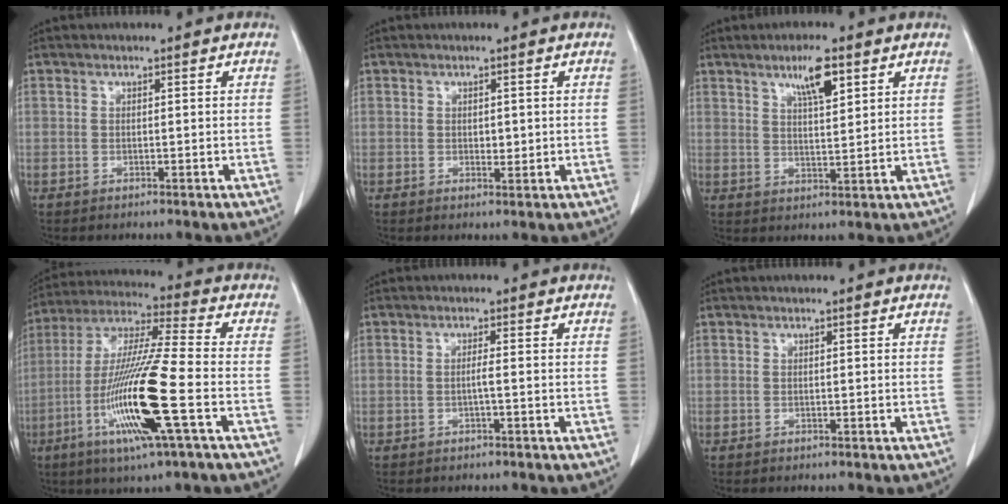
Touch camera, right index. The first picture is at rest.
{"total": 1.5, "force": [0.1, 0.9, 1.2], "torque": [-0.016, -0.003, 0.005]}
{"total": 5.7, "force": [3.3, 1.0, 4.6], "torque": [-0.082, 0.000, 0.056]}
{"total": 17.3, "force": [-5.6, 0.0, 16.3], "torque": [-0.334, -0.021, -0.111]}
{"total": 1.1, "force": [-0.3, -0.2, 1.1], "torque": [-0.020, 0.001, -0.006]}
{"total": 0.0}